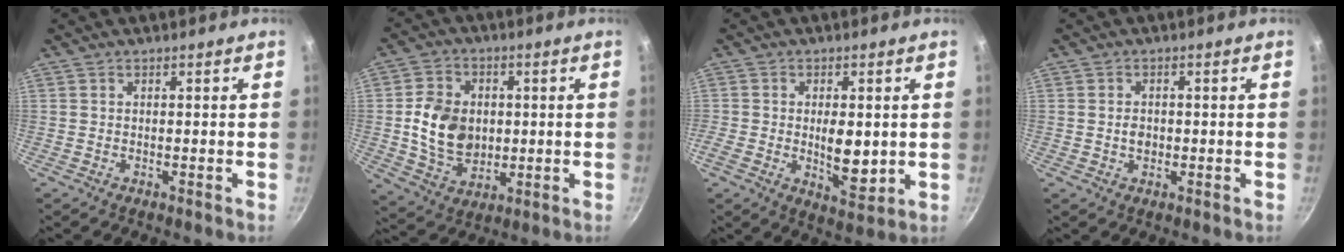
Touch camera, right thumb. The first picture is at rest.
{"total": 12.5, "force": [0.5, 9.7, 7.9], "torque": [-0.117, 0.000, 0.015]}
{"total": 8.4, "force": [-0.3, 4.1, 7.3], "torque": [-0.113, -0.010, 0.002]}
{"total": 2.3, "force": [-0.2, 1.8, 1.4], "torque": [-0.017, 0.006, -0.004]}